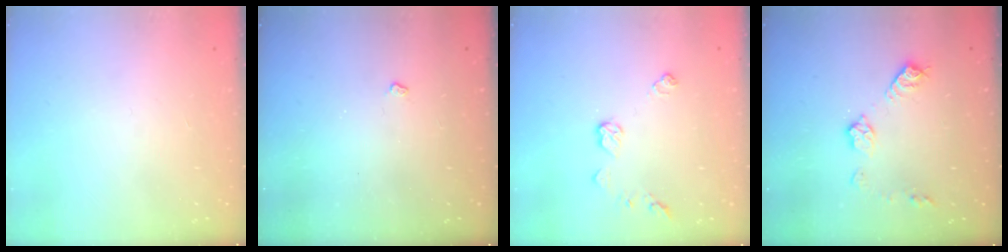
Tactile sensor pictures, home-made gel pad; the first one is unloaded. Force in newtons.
{"total": 3.0, "press": 2.9, "slide": 0.5}
{"total": 7.2, "press": 7.2, "slide": 0.2}
{"total": 9.2, "press": 9.2, "slide": 0.3}